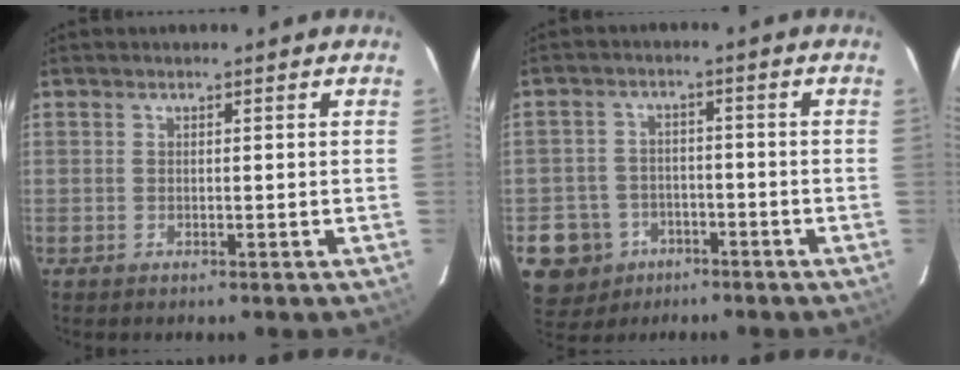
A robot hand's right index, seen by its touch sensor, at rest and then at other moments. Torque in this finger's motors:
{"motor_torque": [-0.03, -0.18, -0.72, -0.21]}